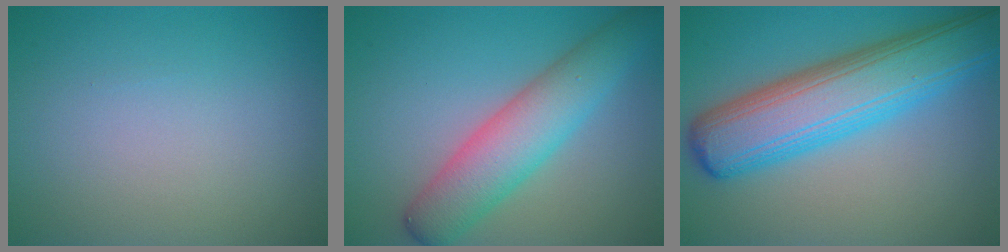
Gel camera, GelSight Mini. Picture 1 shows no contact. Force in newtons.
{"total": 6.3, "press": 6.3, "slide": 0.2}
{"total": 9.7, "press": 9.7, "slide": 0.2}